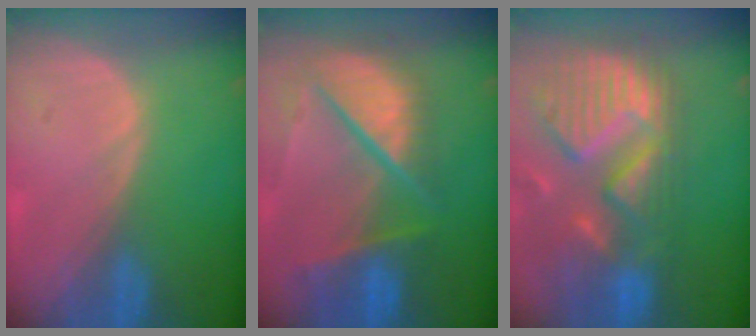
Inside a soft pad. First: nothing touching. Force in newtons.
{"total": 10.9, "press": 9.0, "slide": 6.2}
{"total": 13.9, "press": 11.7, "slide": 7.5}